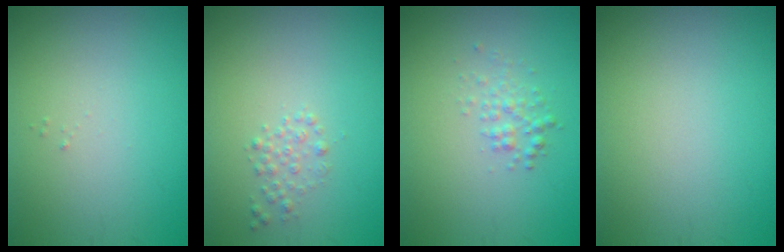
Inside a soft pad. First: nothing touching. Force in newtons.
{"total": 1.2, "press": 1.2, "slide": 0.0}
{"total": 1.5, "press": 1.5, "slide": 0.0}
{"total": 0.0}